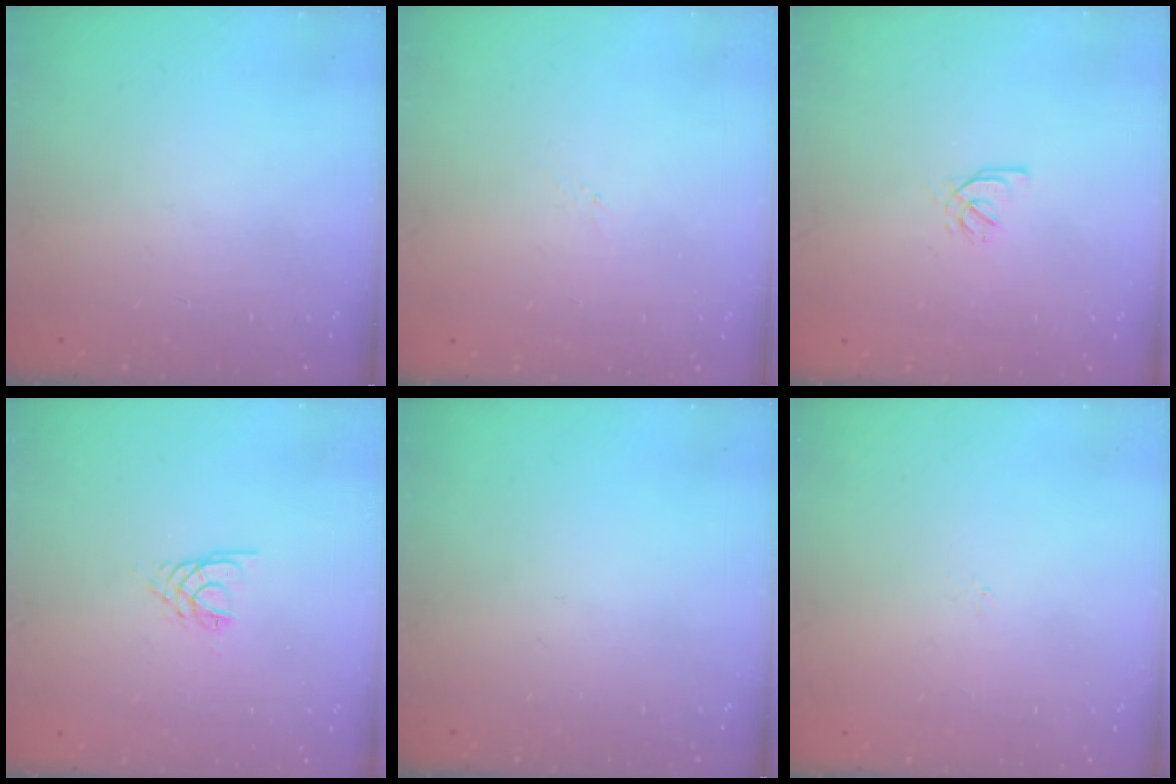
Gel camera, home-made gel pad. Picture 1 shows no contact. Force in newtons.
{"total": 1.2, "press": 1.2, "slide": 0.3}
{"total": 1.5, "press": 1.4, "slide": 0.2}
{"total": 3.5, "press": 3.4, "slide": 0.5}
{"total": 0.0}
{"total": 0.0}